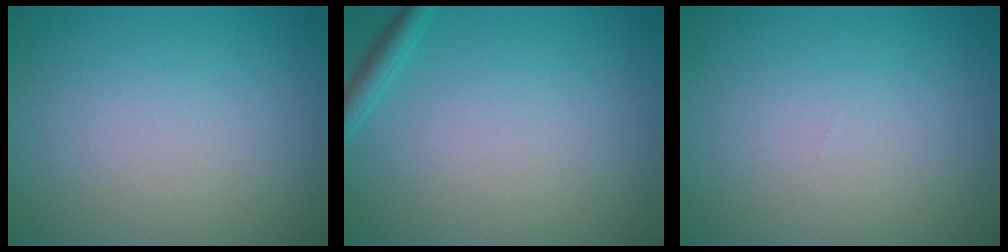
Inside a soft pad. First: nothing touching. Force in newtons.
{"total": 1.4, "press": 1.4, "slide": 0.1}
{"total": 0.0}